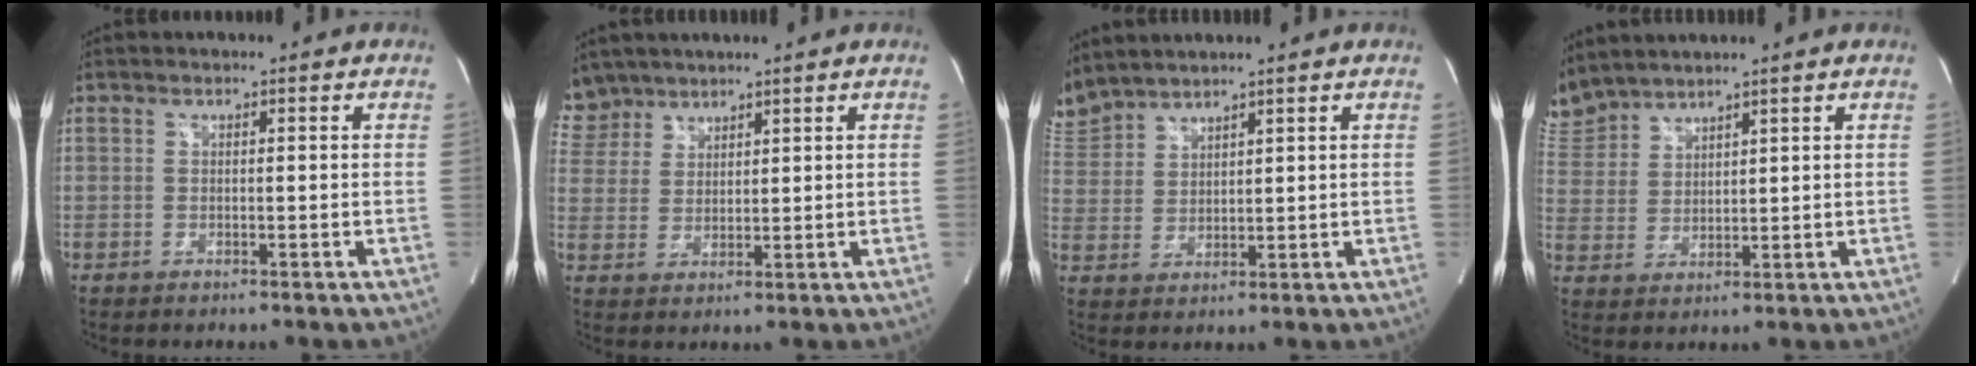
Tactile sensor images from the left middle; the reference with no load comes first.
{"total": 6.1, "force": [5.3, 3.0, -0.6], "torque": [0.012, 0.008, 0.113]}
{"total": 6.6, "force": [6.5, 1.1, 0.8], "torque": [-0.039, 0.019, 0.142]}
{"total": 7.0, "force": [6.8, 1.3, 0.6], "torque": [-0.035, 0.019, 0.151]}